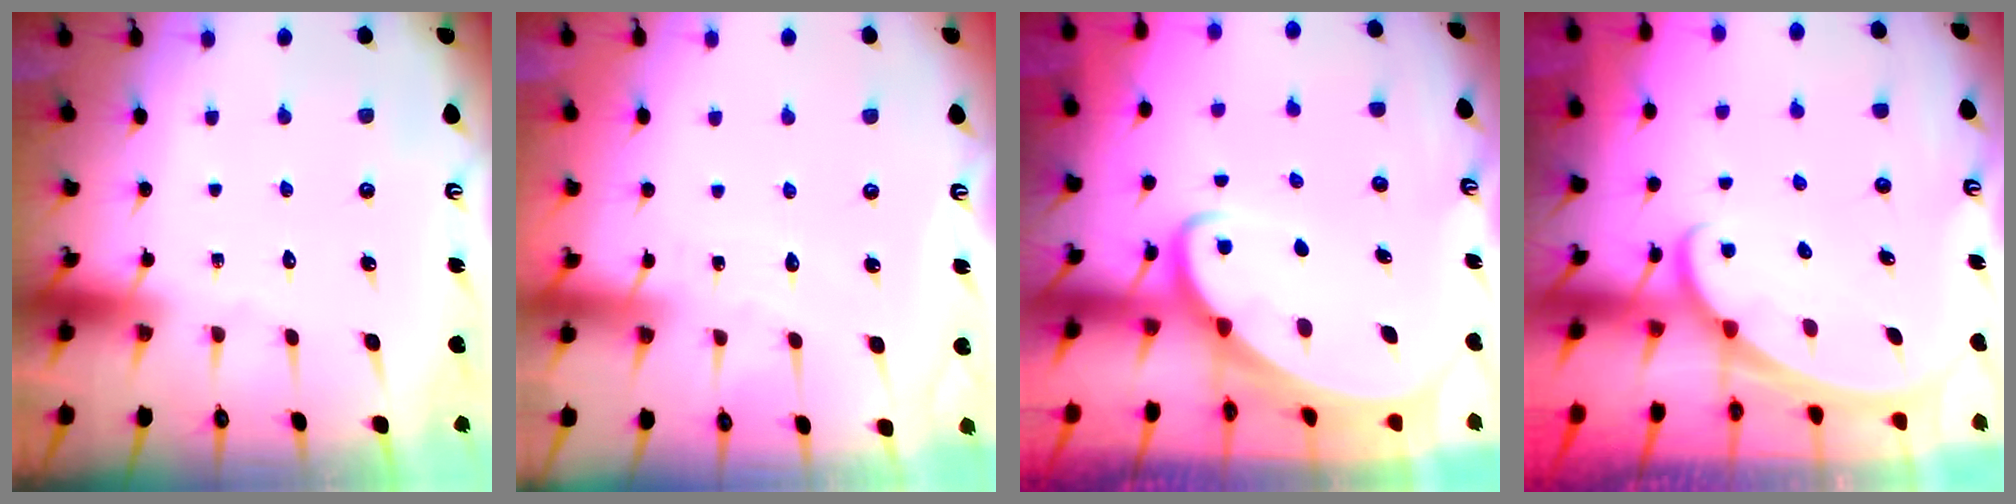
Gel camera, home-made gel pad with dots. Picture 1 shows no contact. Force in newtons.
{"total": 2.7, "press": 2.7, "slide": 0.4}
{"total": 3.0, "press": 3.0, "slide": 0.4}
{"total": 1.9, "press": 1.9, "slide": 0.1}